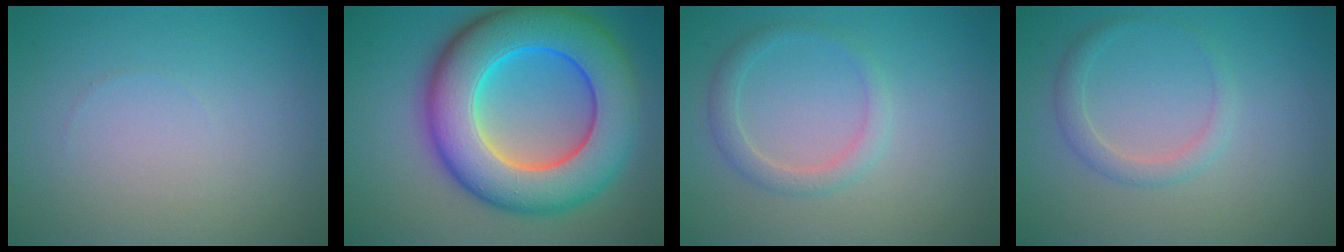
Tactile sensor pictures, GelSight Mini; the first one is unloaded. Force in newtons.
{"total": 13.2, "press": 13.2, "slide": 0.3}
{"total": 2.0, "press": 2.0, "slide": 0.0}
{"total": 1.7, "press": 1.7, "slide": 0.1}